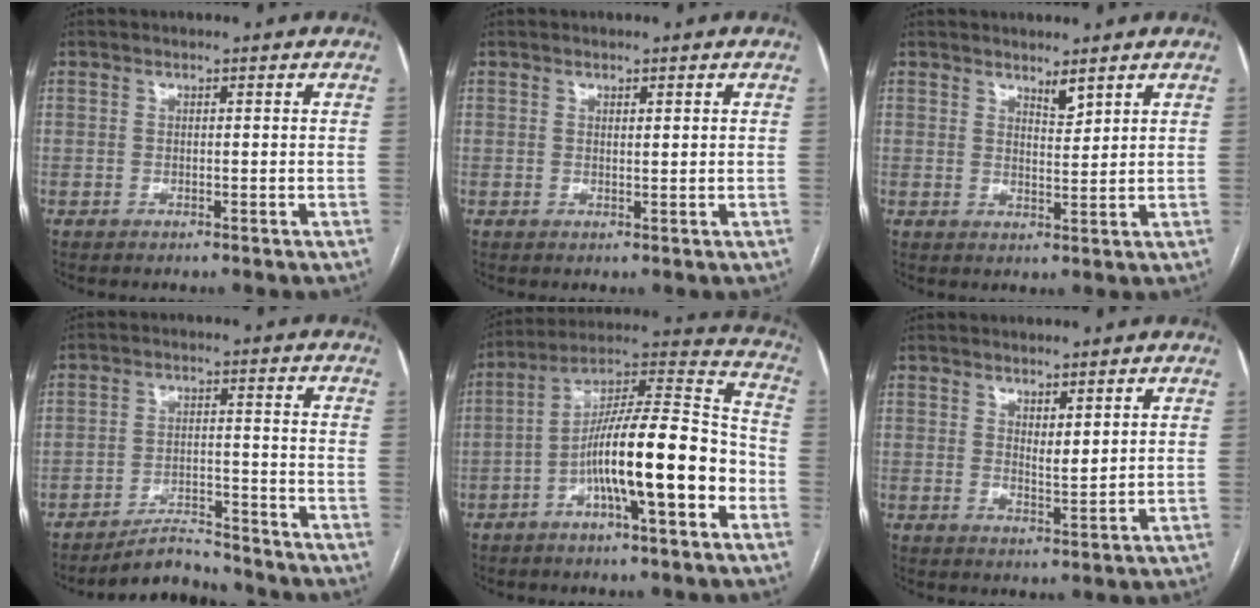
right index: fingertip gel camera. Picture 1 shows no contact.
{"total": 0.8, "force": [0.4, 0.1, 0.6], "torque": [-0.010, -0.002, 0.007]}
{"total": 2.3, "force": [2.0, 0.4, 1.1], "torque": [-0.021, -0.010, 0.039]}
{"total": 5.7, "force": [-5.6, 0.9, 0.2], "torque": [-0.003, 0.005, -0.090]}
{"total": 17.0, "force": [-5.5, 2.5, 15.9], "torque": [-0.264, 0.021, -0.090]}
{"total": 2.6, "force": [1.4, 0.6, 2.1], "torque": [-0.039, -0.011, 0.031]}